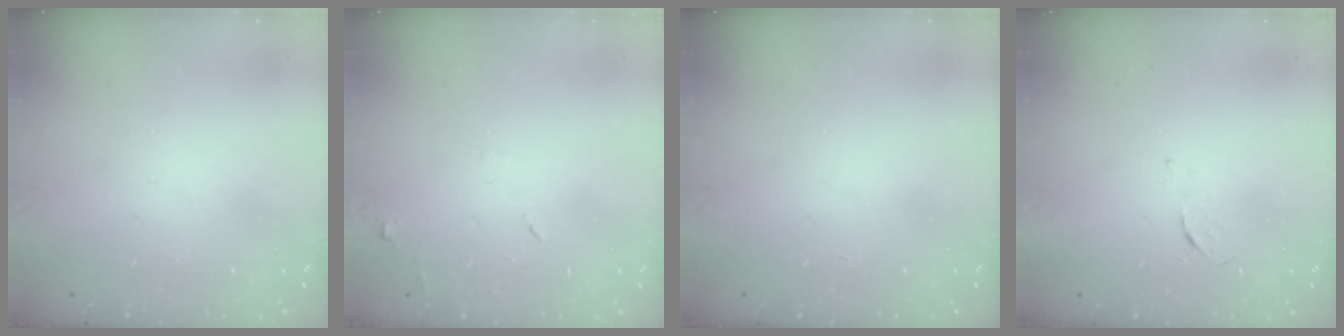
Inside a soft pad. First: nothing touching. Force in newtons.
{"total": 6.3, "press": 6.2, "slide": 0.7}
{"total": 0.0}
{"total": 3.7, "press": 3.6, "slide": 0.5}